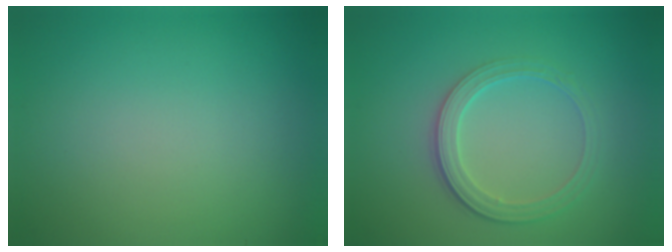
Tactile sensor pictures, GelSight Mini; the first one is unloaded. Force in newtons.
{"total": 3.3, "press": 2.7, "slide": 1.9}